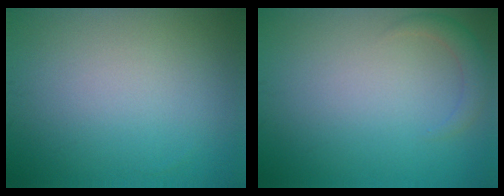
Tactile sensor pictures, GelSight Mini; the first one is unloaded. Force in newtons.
{"total": 1.7, "press": 1.7, "slide": 0.1}